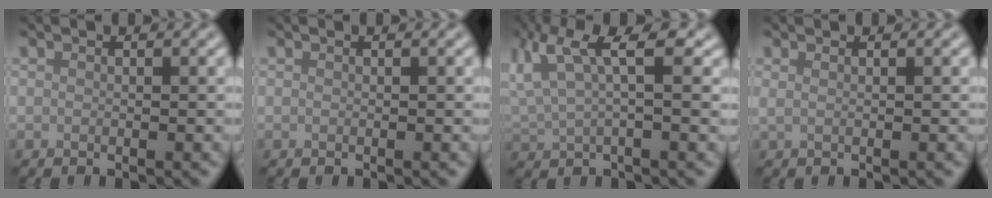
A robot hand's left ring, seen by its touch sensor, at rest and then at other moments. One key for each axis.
{"total": 0.0}
{"total": 5.9, "fx": 2.4, "fy": 2.0, "fz": 5.0, "tx": -0.107, "ty": 0.010, "tz": 0.046}
{"total": 0.8, "fx": 0.4, "fy": 0.4, "fz": 0.6, "tx": -0.008, "ty": -0.002, "tz": 0.001}